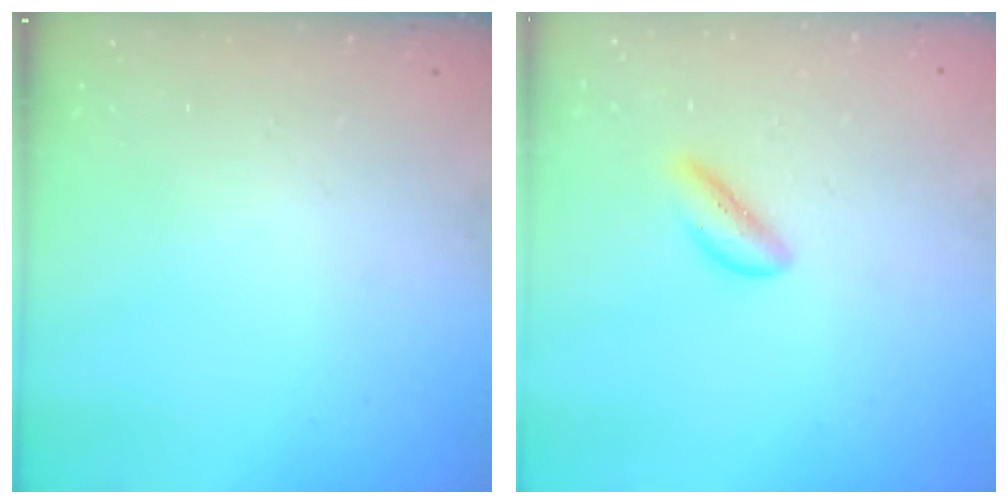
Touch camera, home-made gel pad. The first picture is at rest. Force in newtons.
{"total": 2.7, "press": 2.6, "slide": 0.8}